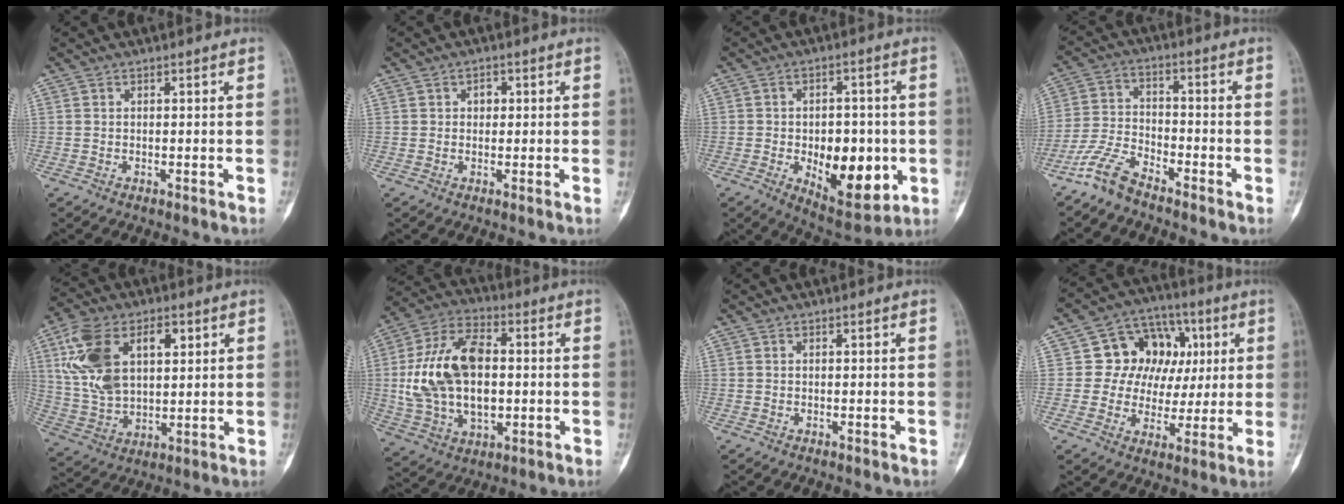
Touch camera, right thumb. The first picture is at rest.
{"total": 1.8, "force": [0.4, 1.4, 1.1], "torque": [-0.006, 0.002, 0.002]}
{"total": 15.0, "force": [-3.1, 8.2, 12.2], "torque": [-0.140, 0.002, -0.030]}
{"total": 6.9, "force": [-5.8, 2.2, 3.0], "torque": [-0.071, 0.034, -0.126]}
{"total": 17.2, "force": [5.4, 10.3, 12.7], "torque": [-0.231, -0.002, 0.108]}
{"total": 20.0, "force": [0.9, 11.8, 16.1], "torque": [-0.301, 0.012, 0.020]}
{"total": 0.0}
{"total": 14.2, "force": [3.1, 11.9, 7.1], "torque": [-0.051, 0.015, 0.051]}